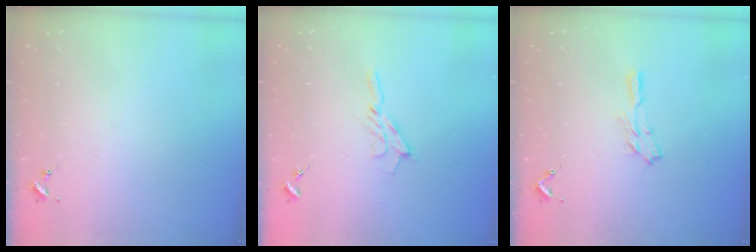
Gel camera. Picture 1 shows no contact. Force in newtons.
{"total": 6.5, "press": 6.5, "slide": 0.7}
{"total": 5.1, "press": 5.1, "slide": 0.6}